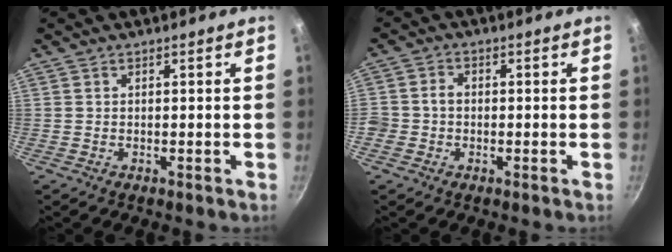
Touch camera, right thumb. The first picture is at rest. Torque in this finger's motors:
{"motor_torque": [0.05, 0.10, 0.52, 0.02, 0.01]}